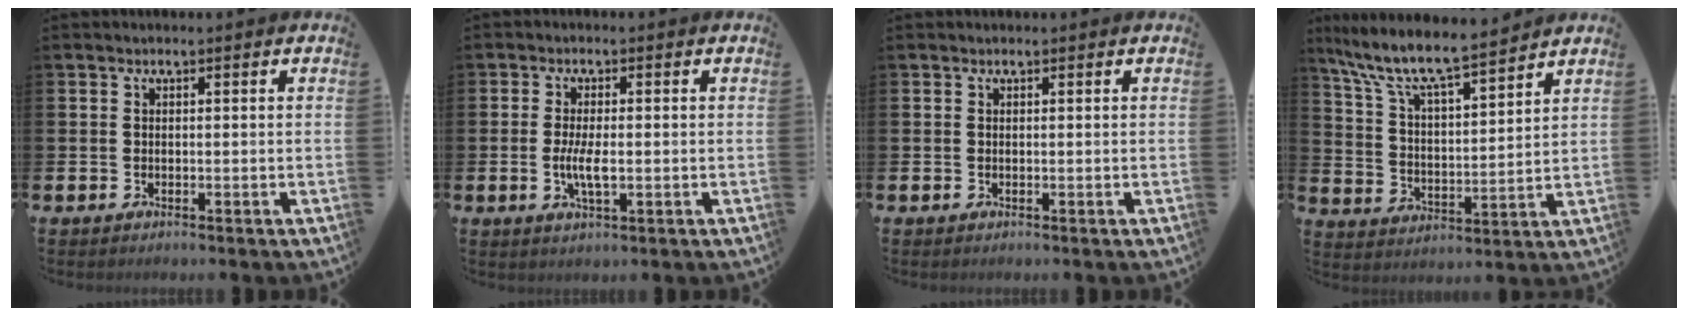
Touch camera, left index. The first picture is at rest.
{"total": 3.8, "force": [-0.4, 1.3, 3.5], "torque": [-0.067, -0.002, -0.012]}
{"total": 0.0}
{"total": 9.1, "force": [8.4, 0.9, 3.4], "torque": [-0.107, -0.059, 0.144]}